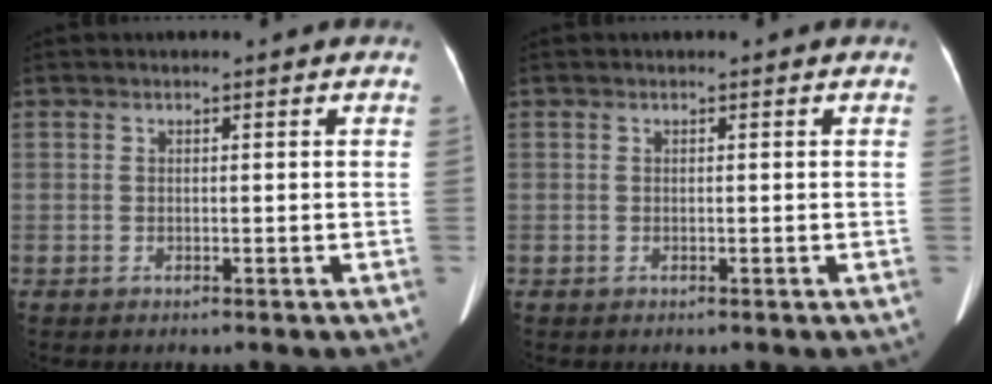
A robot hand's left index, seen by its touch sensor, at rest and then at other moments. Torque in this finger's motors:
{"motor_torque": [0.04, 0.07, 0.00, 0.01]}